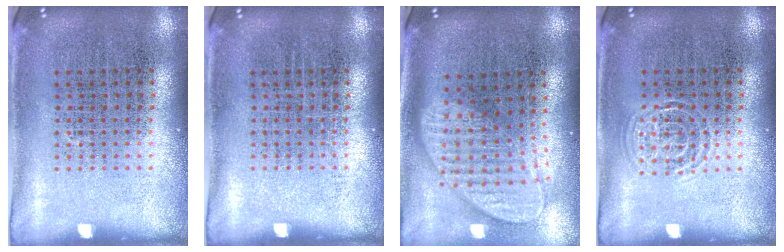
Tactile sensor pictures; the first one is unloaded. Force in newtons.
{"total": 0.0}
{"total": 2.0, "press": 1.5, "slide": 1.3}
{"total": 0.8, "press": 0.8, "slide": 0.0}